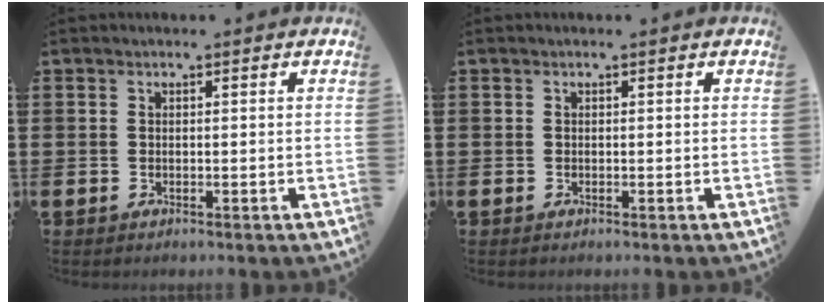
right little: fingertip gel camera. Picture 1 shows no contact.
{"total": 0.0}